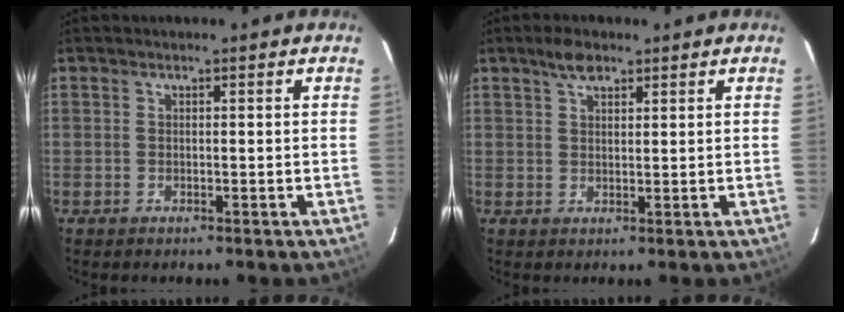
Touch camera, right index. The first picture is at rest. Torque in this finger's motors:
{"motor_torque": [0.08, -0.03, 0.05, 0.02]}